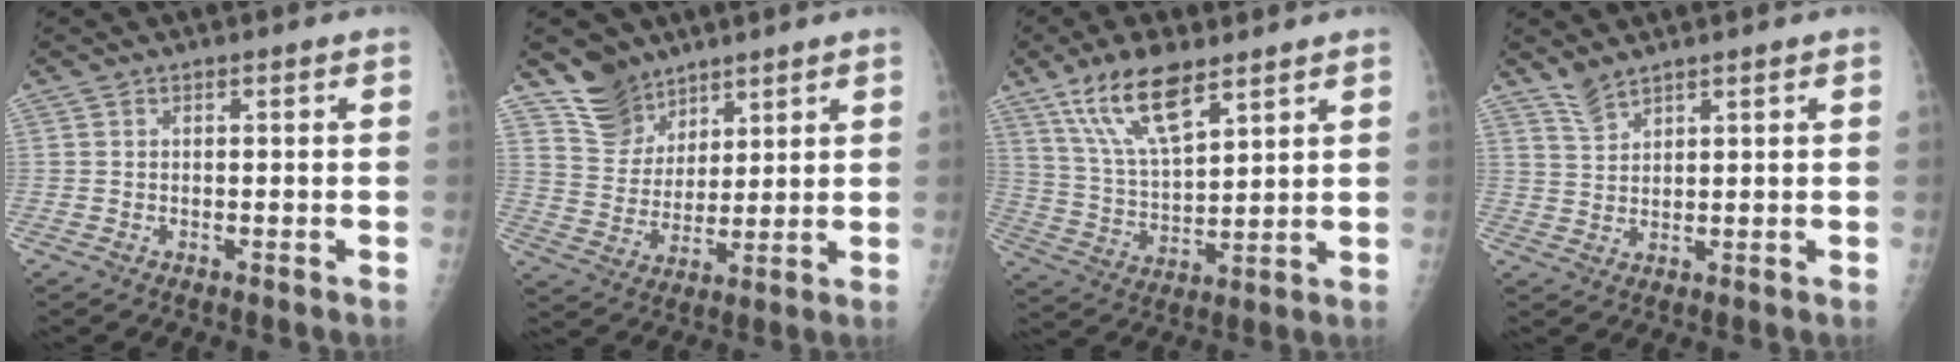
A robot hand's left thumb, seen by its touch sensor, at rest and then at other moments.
{"total": 8.4, "force": [6.4, 5.4, 0.6], "torque": [0.021, -0.056, 0.131]}
{"total": 13.5, "force": [8.5, 4.8, 9.4], "torque": [-0.157, -0.034, 0.168]}
{"total": 2.9, "force": [2.7, 0.7, 1.0], "torque": [-0.017, -0.009, 0.059]}